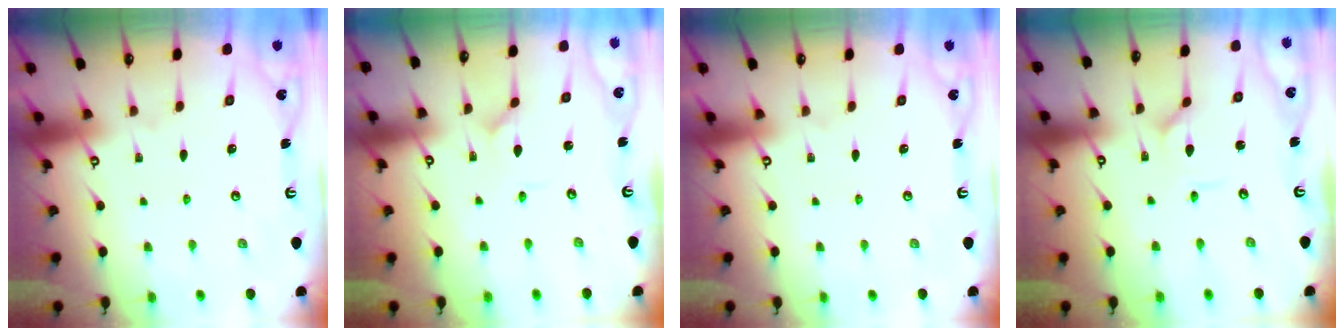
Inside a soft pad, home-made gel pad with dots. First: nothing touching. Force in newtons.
{"total": 1.0, "press": 1.0, "slide": 0.2}
{"total": 0.0}
{"total": 1.1, "press": 1.1, "slide": 0.2}